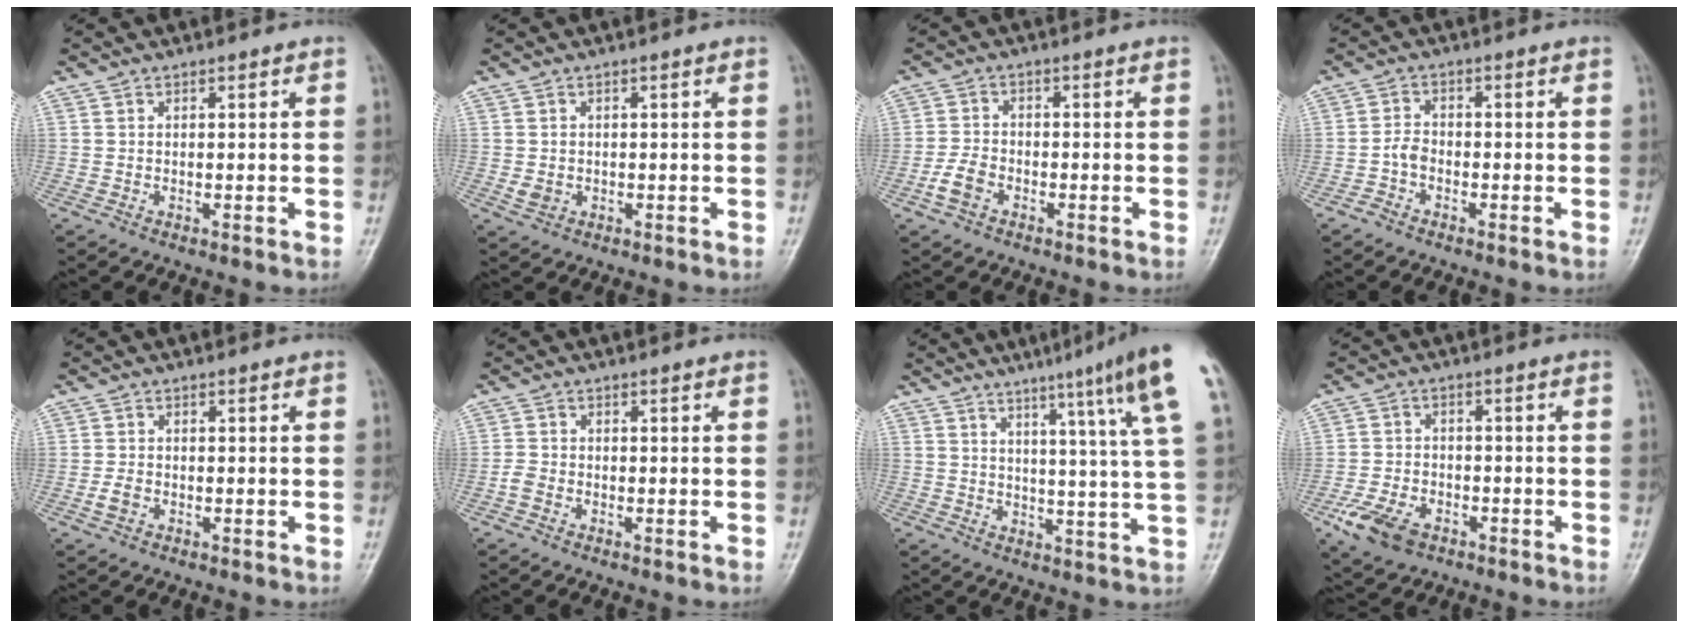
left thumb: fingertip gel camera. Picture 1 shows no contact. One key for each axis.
{"total": 2.3, "fx": -0.5, "fy": 2.0, "fz": 1.1, "tx": -0.016, "ty": 0.003, "tz": -0.005}
{"total": 4.2, "fx": -2.3, "fy": 2.7, "fz": 2.2, "tx": -0.047, "ty": 0.011, "tz": -0.048}
{"total": 2.6, "fx": -1.6, "fy": 1.6, "fz": 1.3, "tx": -0.029, "ty": 0.010, "tz": -0.038}
{"total": 2.1, "fx": -1.0, "fy": 1.5, "fz": 1.1, "tx": -0.027, "ty": 0.005, "tz": -0.021}
{"total": 2.1, "fx": -1.2, "fy": 1.4, "fz": 1.1, "tx": -0.027, "ty": 0.007, "tz": -0.029}
{"total": 14.8, "fx": 8.1, "fy": -0.5, "fz": 12.4, "tx": -0.173, "ty": -0.028, "tz": 0.095}
{"total": 8.4, "fx": -4.5, "fy": 5.3, "fz": 4.6, "tx": -0.087, "ty": 0.013, "tz": -0.079}